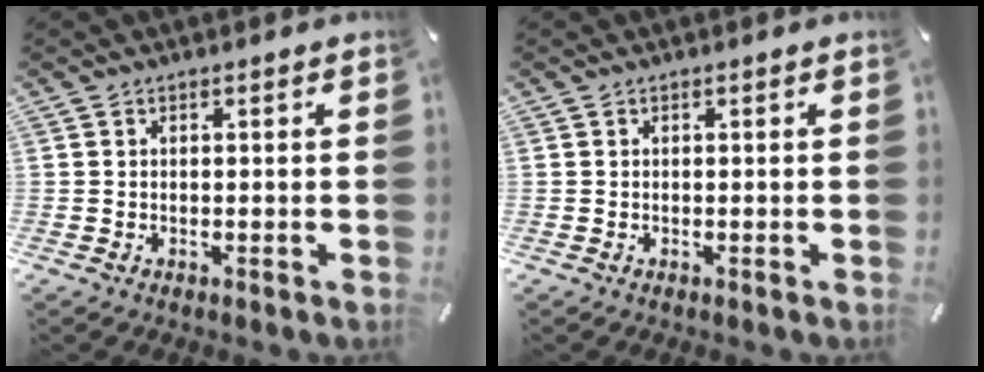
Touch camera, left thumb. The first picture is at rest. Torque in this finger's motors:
{"motor_torque": [0.00, 0.01, 0.00, 0.00, 0.00]}